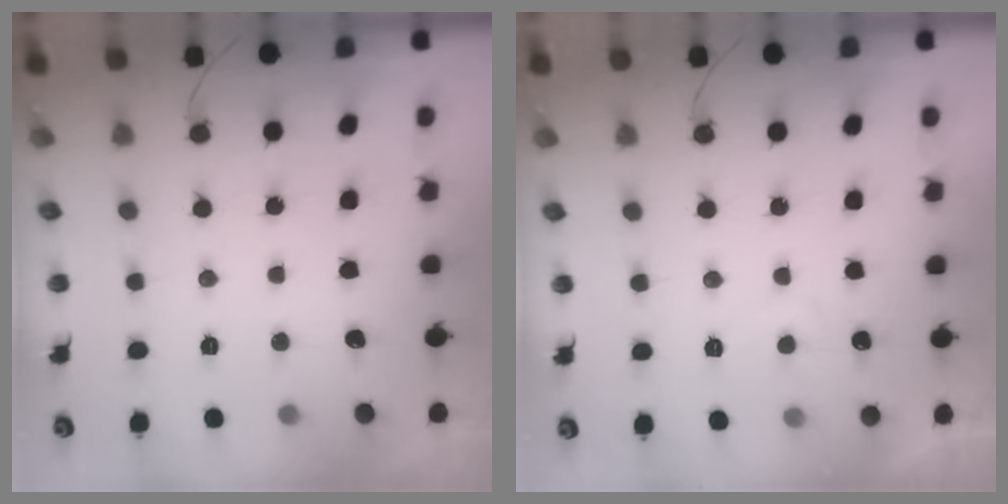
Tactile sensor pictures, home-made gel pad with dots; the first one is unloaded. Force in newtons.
{"total": 2.6, "press": 2.4, "slide": 0.8}